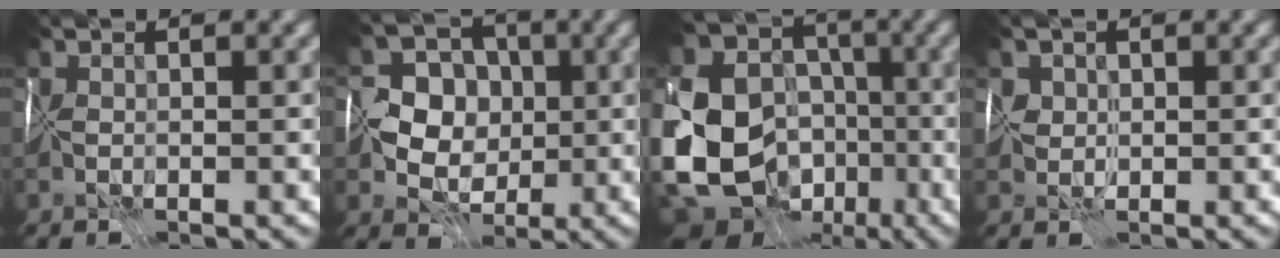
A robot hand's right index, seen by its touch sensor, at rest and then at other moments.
{"total": 5.9, "force": [-0.1, 5.3, 2.6], "torque": [-0.025, 0.003, -0.013]}
{"total": 16.8, "force": [-3.3, 14.3, 8.2], "torque": [-0.201, -0.020, -0.065]}
{"total": 1.3, "force": [0.6, 1.1, -0.3], "torque": [0.016, 0.008, 0.011]}